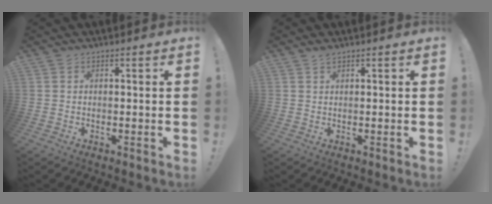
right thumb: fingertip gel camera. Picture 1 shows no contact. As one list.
[{"total": 1.1, "force": [0.9, 0.1, 0.7], "torque": [-0.008, -0.004, 0.015]}]